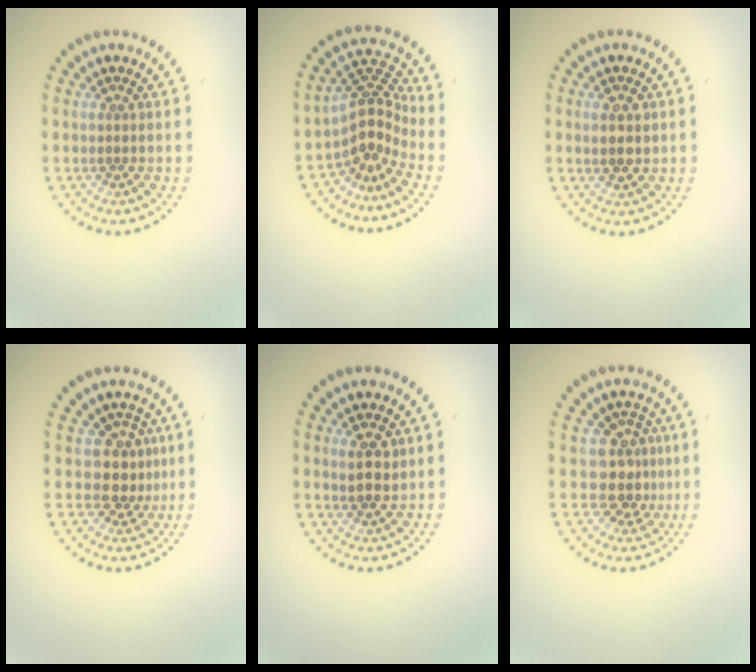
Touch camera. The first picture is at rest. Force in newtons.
{"total": 3.7, "press": 2.6, "slide": 2.6}
{"total": 2.3, "press": 2.3, "slide": 0.4}
{"total": 2.9, "press": 2.3, "slide": 1.8}
{"total": 2.2, "press": 2.0, "slide": 0.8}
{"total": 3.2, "press": 2.6, "slide": 1.9}